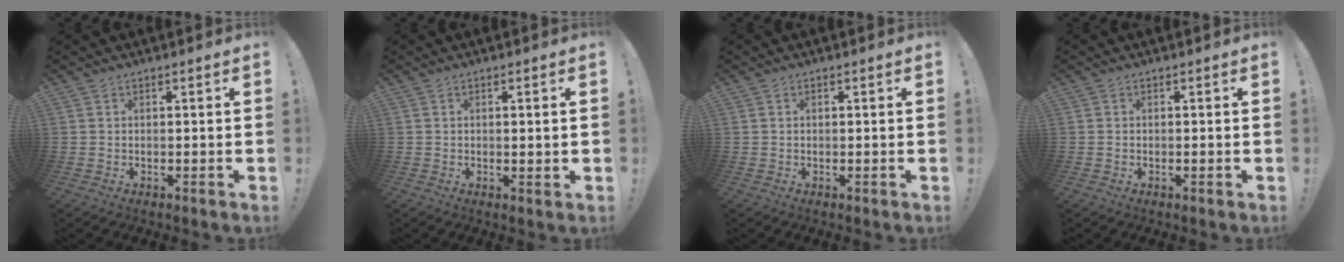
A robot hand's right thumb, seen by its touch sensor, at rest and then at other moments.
{"total": 1.6, "force": [0.3, 0.0, 1.6], "torque": [-0.018, -0.005, 0.003]}
{"total": 0.0}
{"total": 0.0}